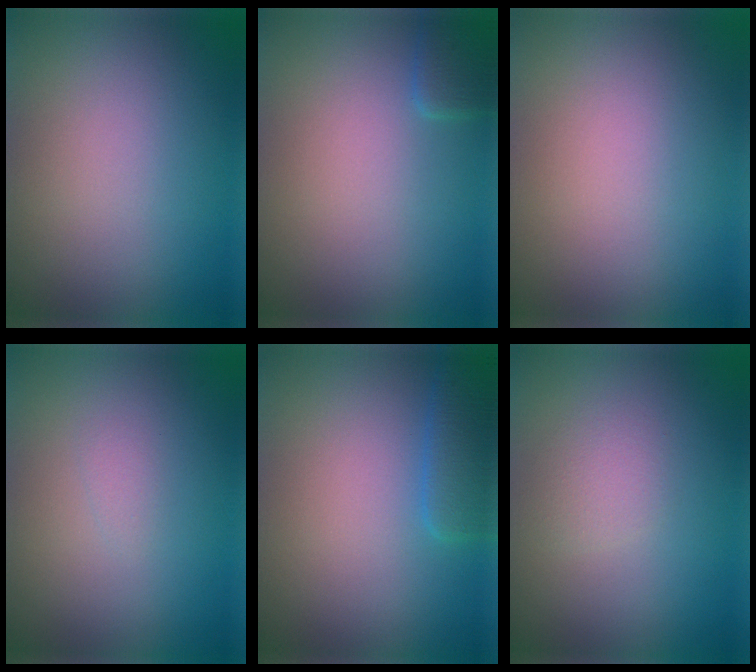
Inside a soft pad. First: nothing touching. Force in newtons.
{"total": 1.5, "press": 1.5, "slide": 0.1}
{"total": 0.0}
{"total": 0.5, "press": 0.5, "slide": 0.1}
{"total": 2.5, "press": 2.5, "slide": 0.3}
{"total": 1.3, "press": 1.3, "slide": 0.2}